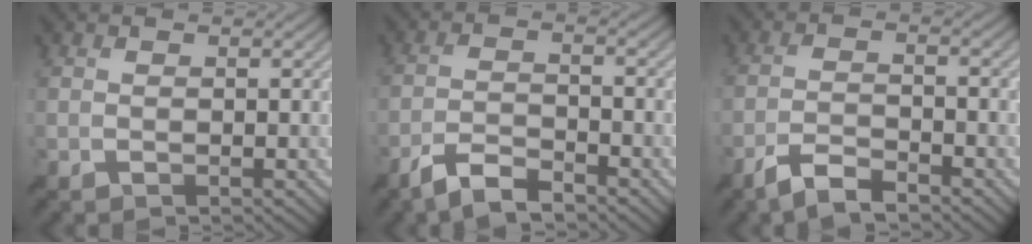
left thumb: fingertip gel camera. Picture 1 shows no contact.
{"total": 5.1, "force": [-4.1, 1.2, 2.8], "torque": [-0.057, -0.001, -0.082]}
{"total": 4.6, "force": [-3.7, 1.0, 2.6], "torque": [-0.054, 0.000, -0.076]}